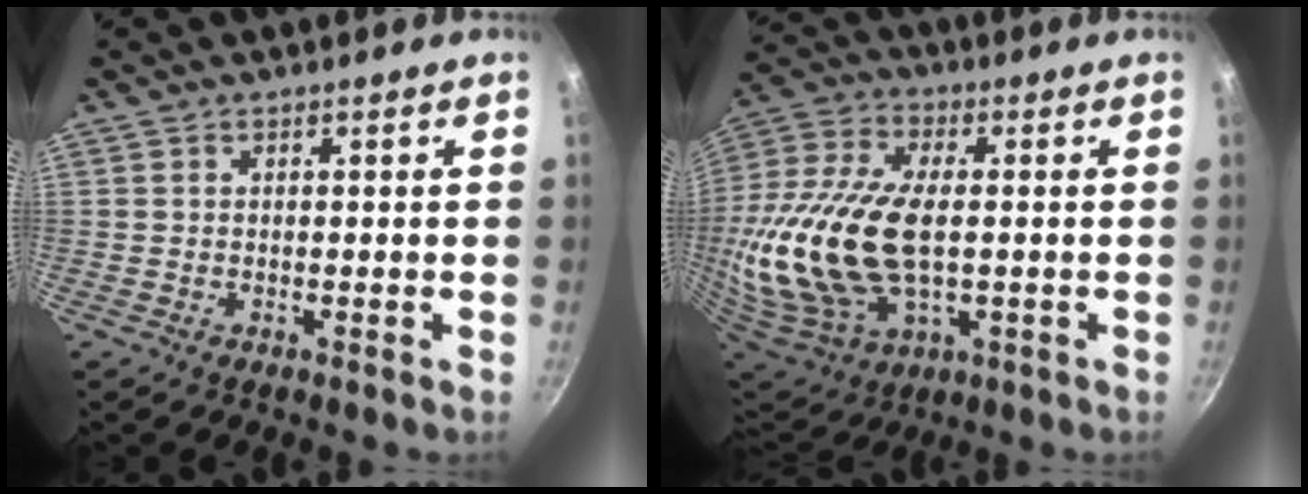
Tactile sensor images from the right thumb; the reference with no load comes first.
{"total": 25.3, "force": [-0.9, 14.3, 20.9], "torque": [-0.444, 0.002, -0.009]}